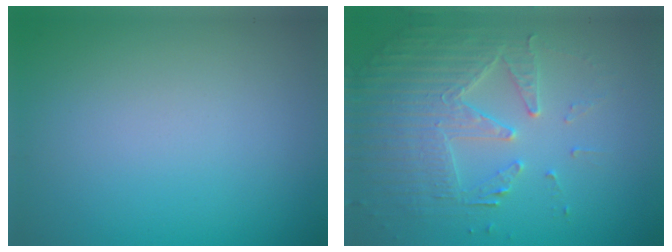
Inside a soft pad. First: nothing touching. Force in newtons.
{"total": 4.6, "press": 4.2, "slide": 1.9}